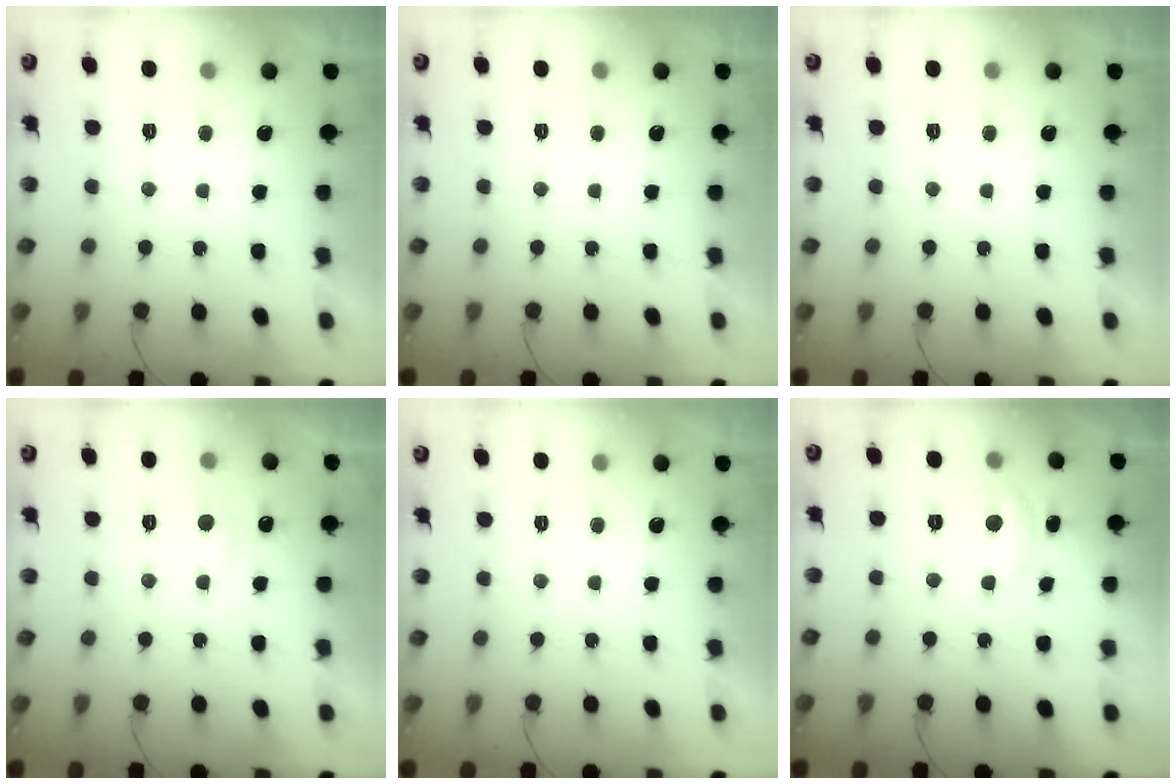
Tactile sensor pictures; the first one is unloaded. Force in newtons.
{"total": 0.0}
{"total": 0.0}
{"total": 4.8, "press": 4.7, "slide": 0.6}
{"total": 0.0}
{"total": 6.5, "press": 6.5, "slide": 0.3}